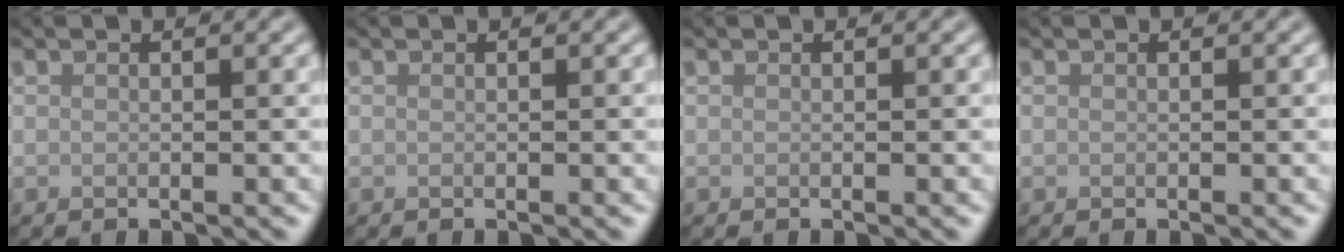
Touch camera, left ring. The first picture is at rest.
{"total": 0.0}
{"total": 0.0}
{"total": 0.0}